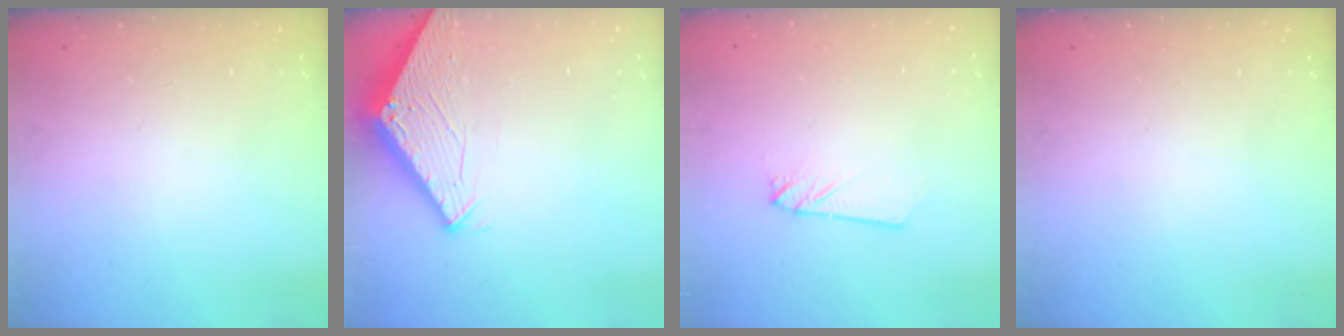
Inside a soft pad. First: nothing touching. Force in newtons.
{"total": 2.9, "press": 2.9, "slide": 0.2}
{"total": 1.6, "press": 1.6, "slide": 0.0}
{"total": 0.0}